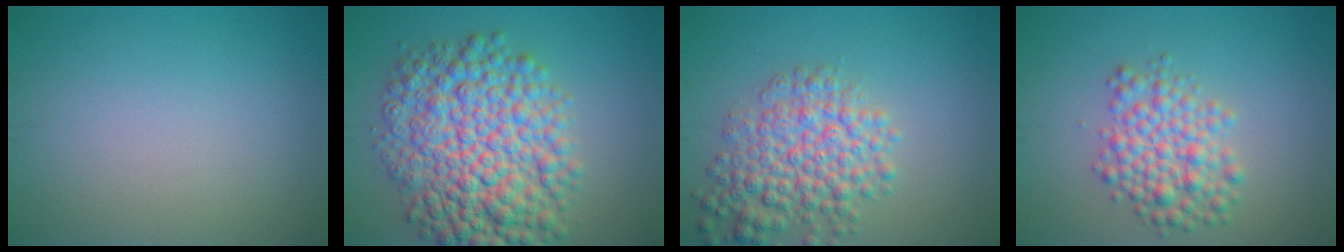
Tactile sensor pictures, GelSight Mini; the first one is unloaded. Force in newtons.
{"total": 10.8, "press": 10.8, "slide": 0.1}
{"total": 6.0, "press": 6.0, "slide": 0.2}
{"total": 4.4, "press": 4.3, "slide": 0.2}